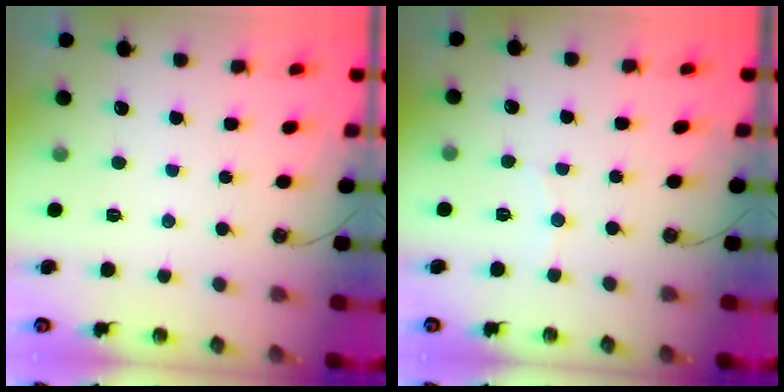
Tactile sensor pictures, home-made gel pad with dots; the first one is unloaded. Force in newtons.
{"total": 3.2, "press": 3.1, "slide": 0.3}